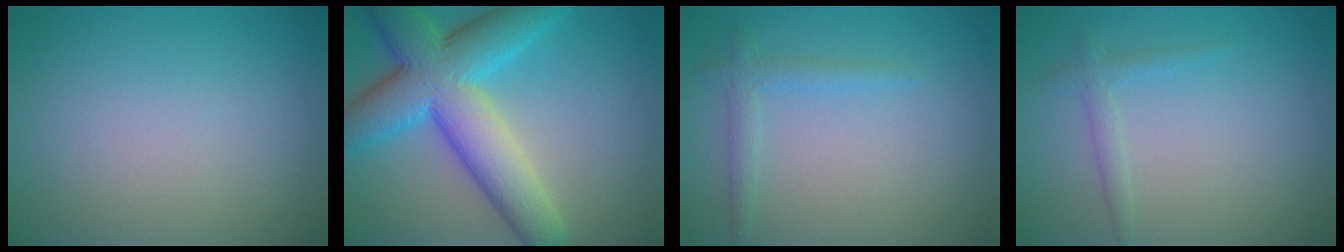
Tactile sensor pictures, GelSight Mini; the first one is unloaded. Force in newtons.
{"total": 10.6, "press": 10.6, "slide": 0.3}
{"total": 1.6, "press": 1.6, "slide": 0.1}
{"total": 1.3, "press": 1.3, "slide": 0.0}